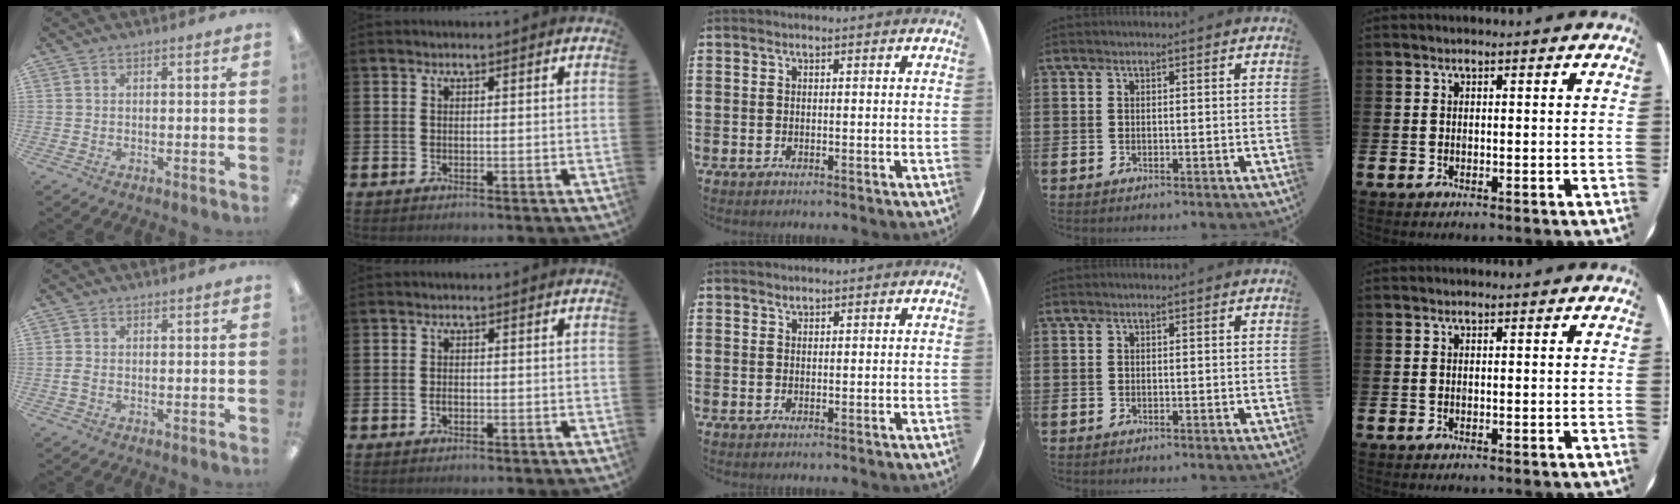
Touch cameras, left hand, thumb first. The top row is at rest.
{"thumb": {"total": 1.3, "force": [-0.1, 0.6, 1.1], "torque": [-0.022, 0.003, -0.001]}, "index": {"total": 0.9, "force": [-0.2, 0.7, 0.6], "torque": [-0.020, 0.007, -0.005]}, "middle": {"total": 0.7, "force": [0.6, 0.2, -0.1], "torque": [0.009, -0.001, 0.011]}}